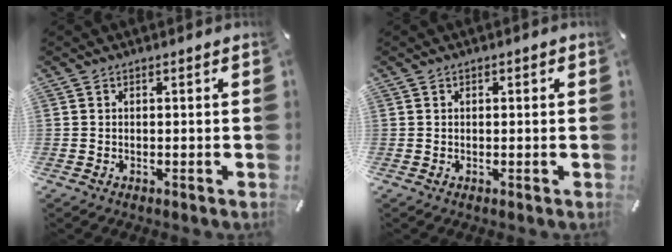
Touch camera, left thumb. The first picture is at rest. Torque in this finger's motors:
{"motor_torque": [-0.03, -0.08, -0.23, -0.13, -0.05]}